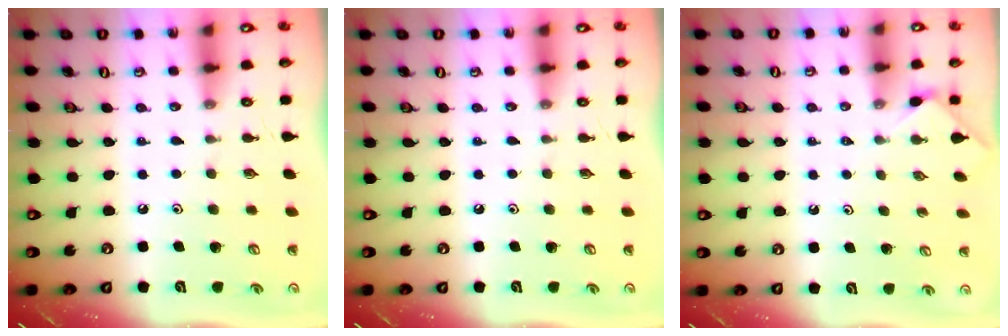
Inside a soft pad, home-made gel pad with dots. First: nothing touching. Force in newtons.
{"total": 0.0}
{"total": 1.8, "press": 1.7, "slide": 0.4}